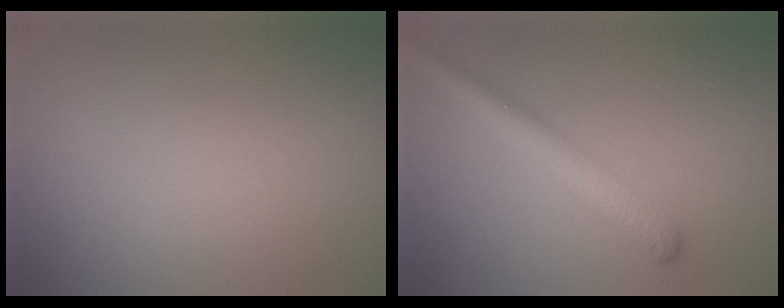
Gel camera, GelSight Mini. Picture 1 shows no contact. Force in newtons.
{"total": 2.8, "press": 2.8, "slide": 0.2}